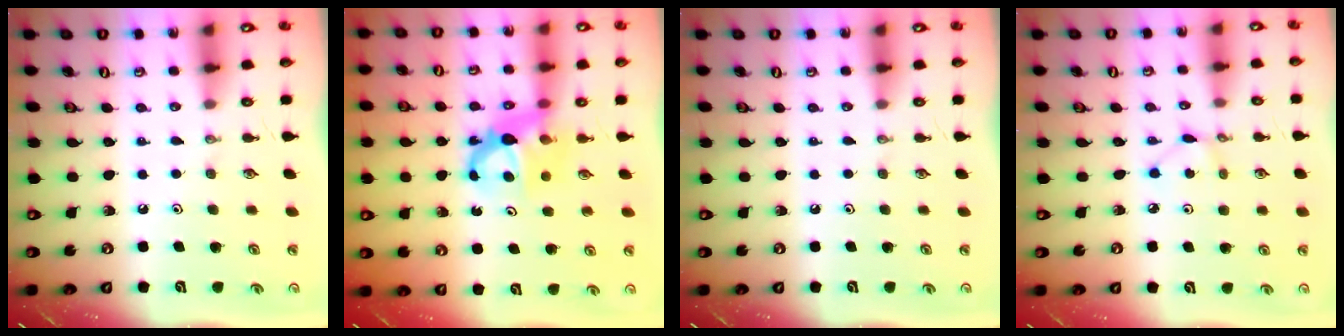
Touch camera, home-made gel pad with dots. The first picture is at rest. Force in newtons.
{"total": 7.1, "press": 7.0, "slide": 0.6}
{"total": 0.0}
{"total": 2.2, "press": 2.2, "slide": 0.1}